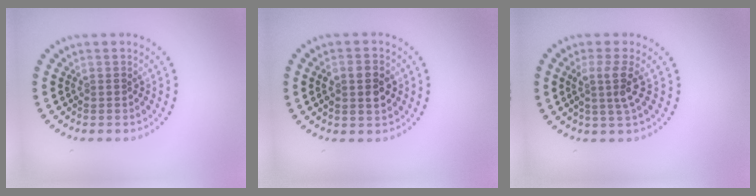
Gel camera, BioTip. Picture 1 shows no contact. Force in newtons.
{"total": 2.7, "press": 2.7, "slide": 0.3}
{"total": 2.6, "press": 2.0, "slide": 1.7}